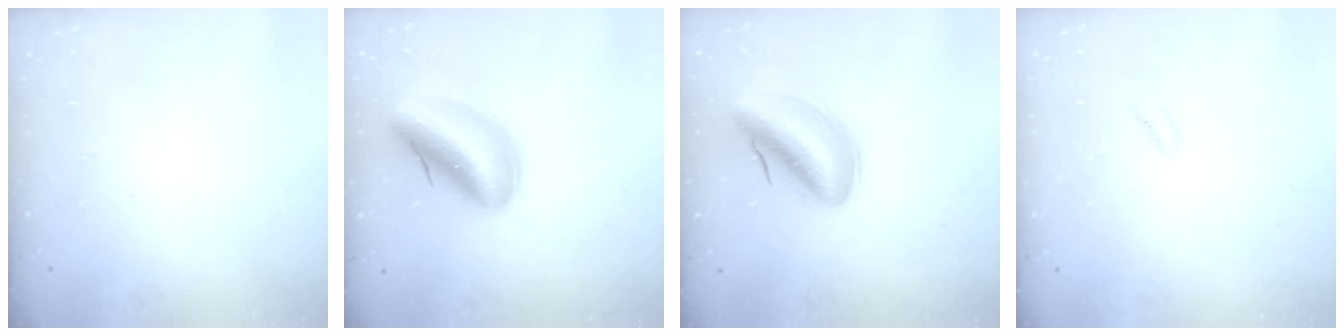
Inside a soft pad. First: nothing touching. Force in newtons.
{"total": 15.6, "press": 15.0, "slide": 4.4}
{"total": 8.6, "press": 8.1, "slide": 2.8}
{"total": 1.8, "press": 1.6, "slide": 0.9}